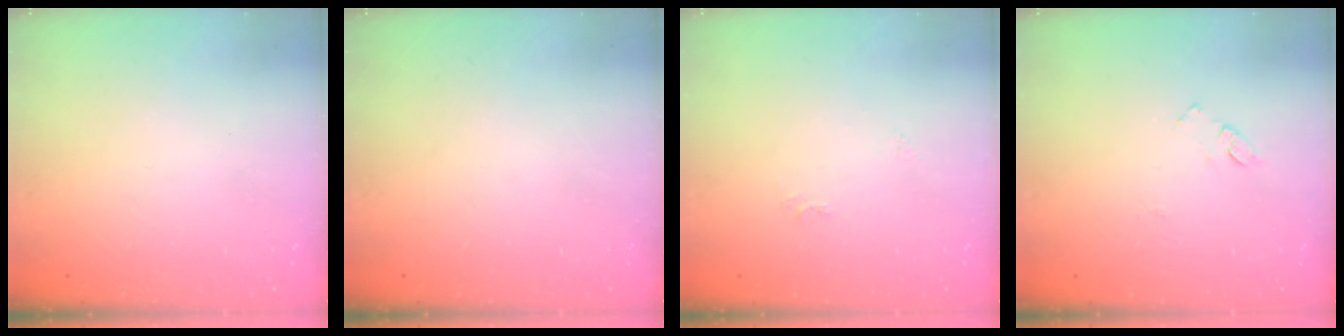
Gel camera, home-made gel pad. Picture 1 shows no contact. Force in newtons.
{"total": 0.0}
{"total": 4.0, "press": 4.0, "slide": 0.6}
{"total": 6.2, "press": 6.2, "slide": 0.5}